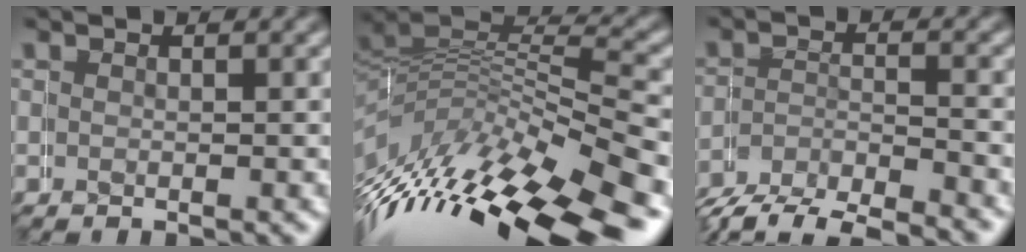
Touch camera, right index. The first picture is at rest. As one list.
[{"total": 11.0, "force": [-5.0, 7.8, 5.9], "torque": [-0.128, -0.021, -0.066]}, {"total": 4.2, "force": [-3.2, 2.7, 0.5], "torque": [-0.010, -0.002, -0.061]}]